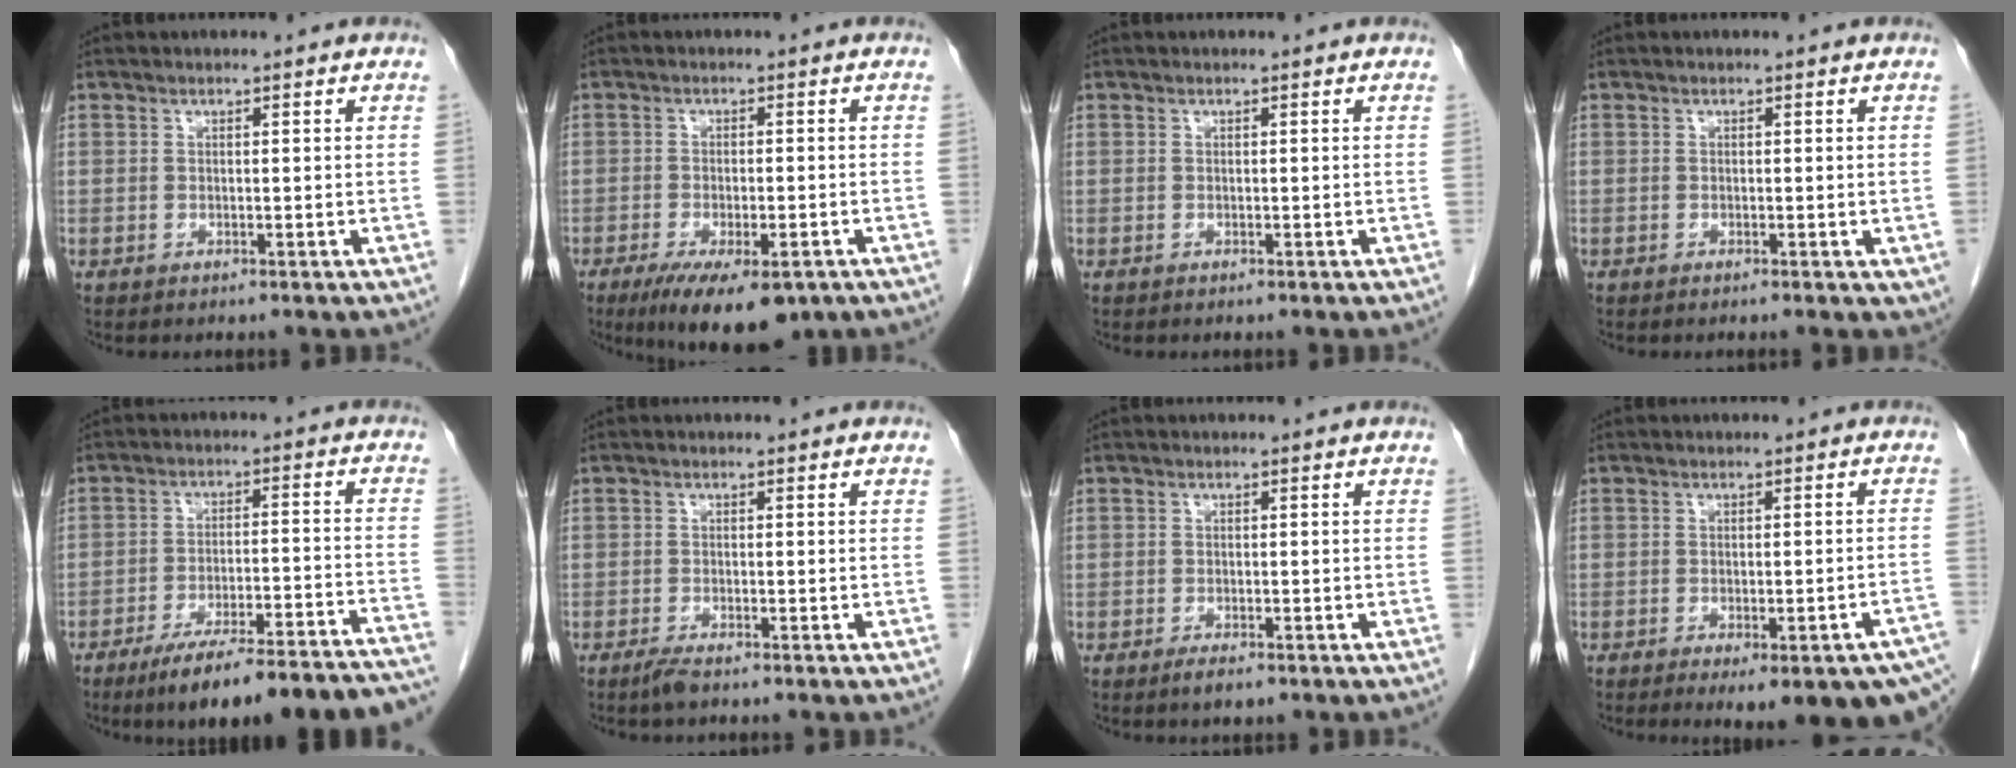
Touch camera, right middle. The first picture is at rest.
{"total": 10.7, "force": [-6.9, 3.5, 7.4], "torque": [-0.114, -0.015, -0.102]}
{"total": 0.0}
{"total": 1.5, "force": [-0.6, 0.5, 1.3], "torque": [-0.013, -0.002, -0.008]}
{"total": 20.4, "force": [-17.5, 1.6, 10.4], "torque": [-0.101, 0.007, -0.244]}
{"total": 1.7, "force": [-1.4, 0.1, 1.0], "torque": [-0.030, -0.005, -0.027]}
{"total": 1.9, "force": [-1.3, 0.6, 1.2], "torque": [-0.024, -0.002, -0.019]}
{"total": 14.9, "force": [-10.5, 3.1, 10.0], "torque": [-0.078, -0.001, -0.120]}